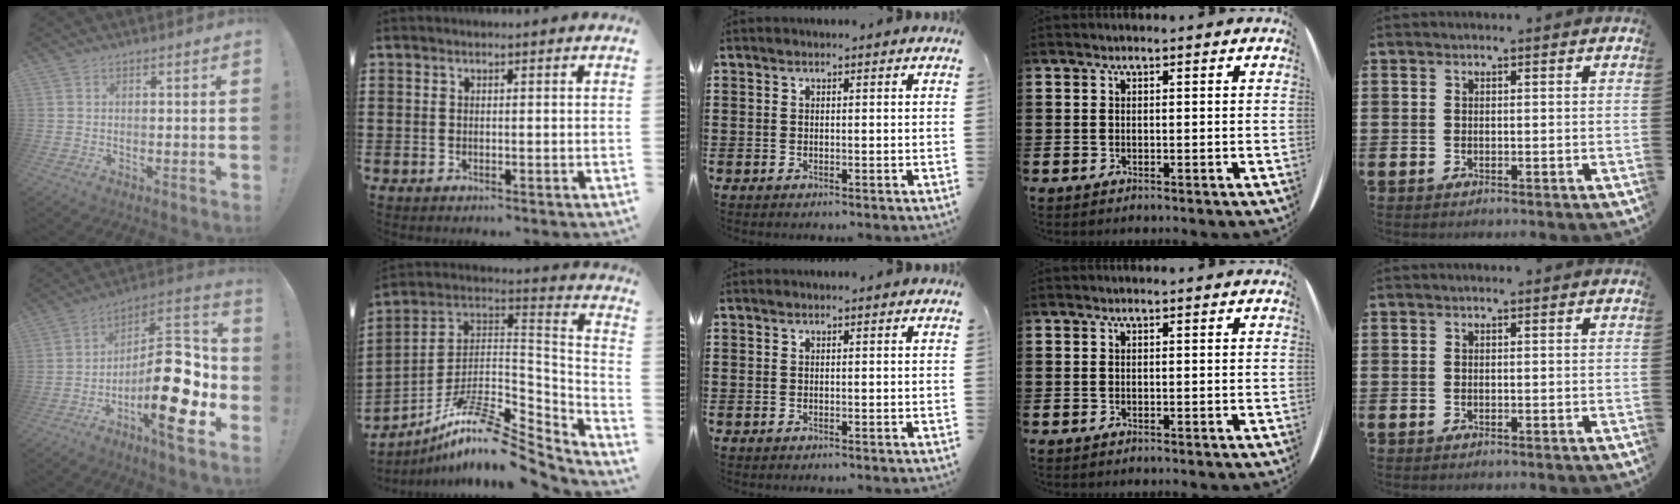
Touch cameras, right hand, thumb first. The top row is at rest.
{"thumb": {"total": 22.2, "force": [-6.5, 8.0, 19.7], "torque": [-0.307, 0.039, -0.094]}, "index": {"total": 12.4, "force": [-8.5, 3.7, 8.2], "torque": [-0.154, 0.011, -0.162]}}